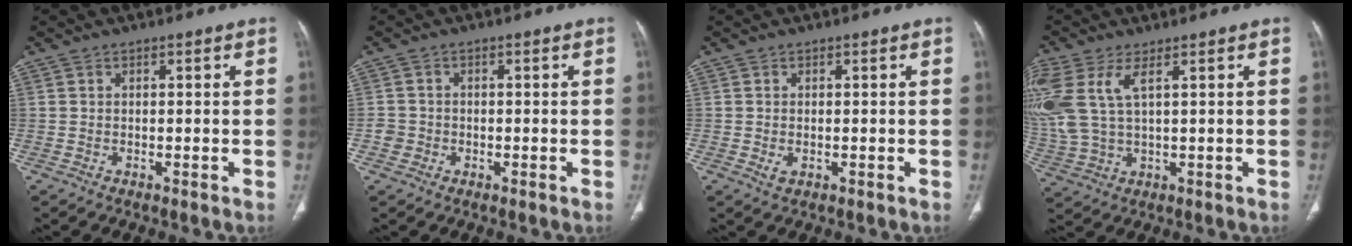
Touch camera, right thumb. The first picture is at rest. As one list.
[{"total": 1.4, "force": [-0.4, 1.3, 0.5], "torque": [-0.010, 0.003, -0.010]}, {"total": 1.6, "force": [-0.3, 1.0, 1.3], "torque": [-0.028, -0.002, -0.001]}, {"total": 12.8, "force": [4.4, 5.9, 10.4], "torque": [-0.278, -0.002, 0.100]}]